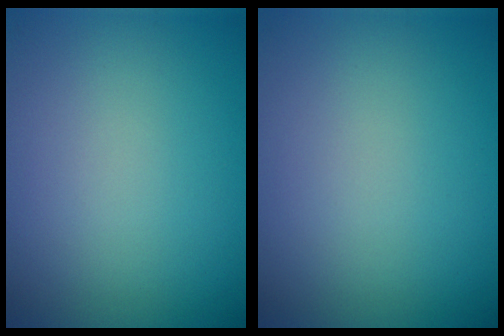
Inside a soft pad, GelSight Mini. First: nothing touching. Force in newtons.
{"total": 0.0}